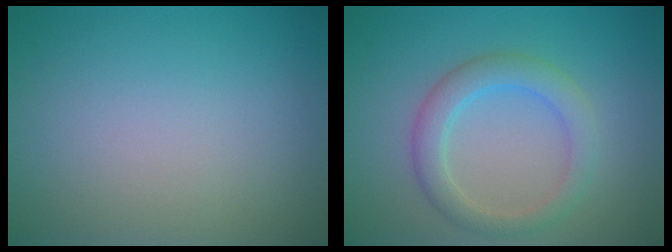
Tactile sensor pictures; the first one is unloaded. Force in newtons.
{"total": 3.2, "press": 3.2, "slide": 0.0}